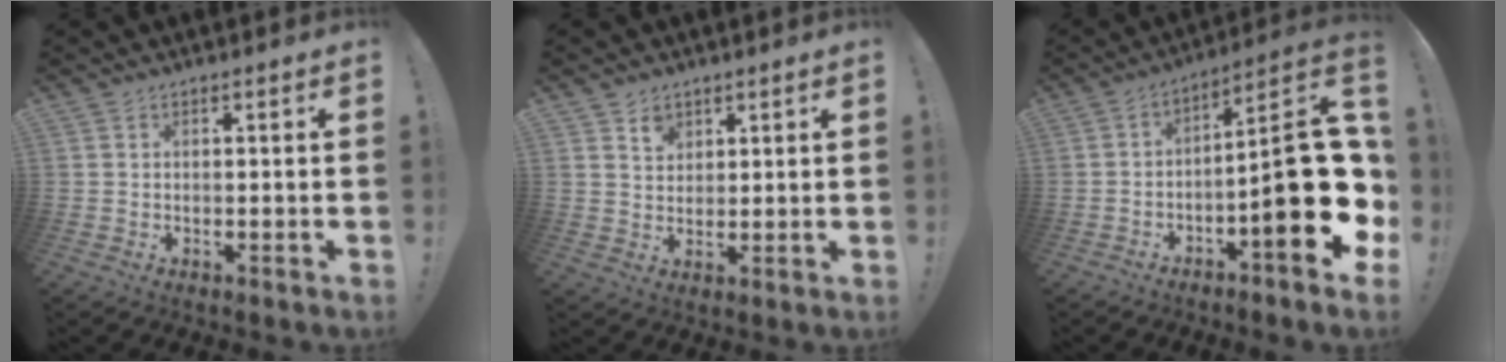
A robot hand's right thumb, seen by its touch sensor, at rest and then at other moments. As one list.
[{"total": 4.2, "force": [2.9, 2.8, 1.0], "torque": [-0.005, -0.016, 0.050]}, {"total": 21.8, "force": [-4.0, 5.5, 20.7], "torque": [-0.315, 0.026, -0.057]}]